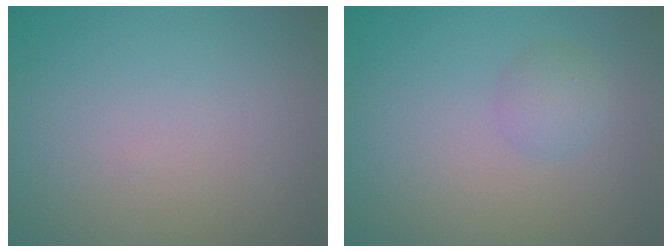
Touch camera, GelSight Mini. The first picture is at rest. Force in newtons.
{"total": 1.7, "press": 1.7, "slide": 0.0}